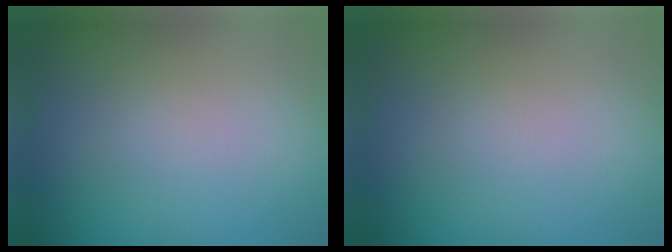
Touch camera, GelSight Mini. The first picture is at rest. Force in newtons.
{"total": 0.0}